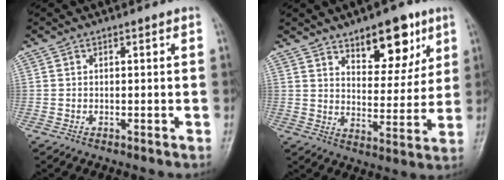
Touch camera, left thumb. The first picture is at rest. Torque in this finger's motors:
{"motor_torque": [0.46, 0.41, 0.04, -0.20, 0.08]}